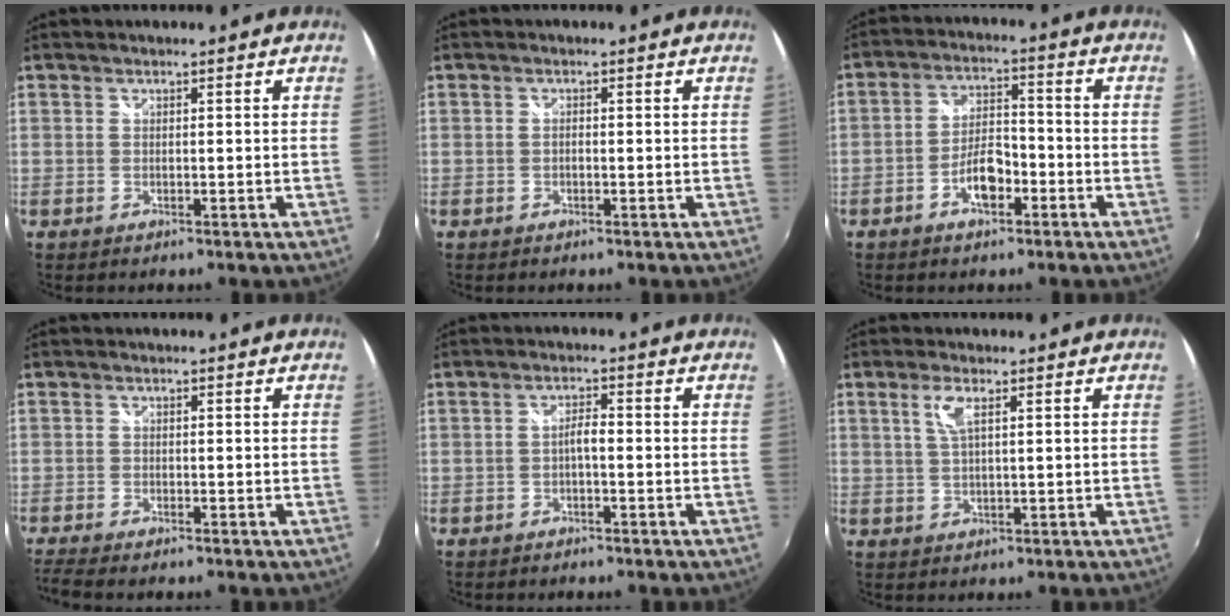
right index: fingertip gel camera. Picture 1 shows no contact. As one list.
[{"total": 1.3, "force": [-0.7, 0.5, 0.9], "torque": [-0.019, 0.003, -0.015]}, {"total": 6.9, "force": [-3.5, 3.3, 5.0], "torque": [-0.097, 0.010, -0.056]}, {"total": 4.1, "force": [-3.5, 0.5, 2.1], "torque": [-0.058, -0.018, -0.066]}, {"total": 2.1, "force": [-0.9, 0.6, 1.8], "torque": [-0.036, 0.006, -0.016]}, {"total": 3.6, "force": [1.4, 0.8, 3.2], "torque": [-0.063, 0.002, 0.027]}]